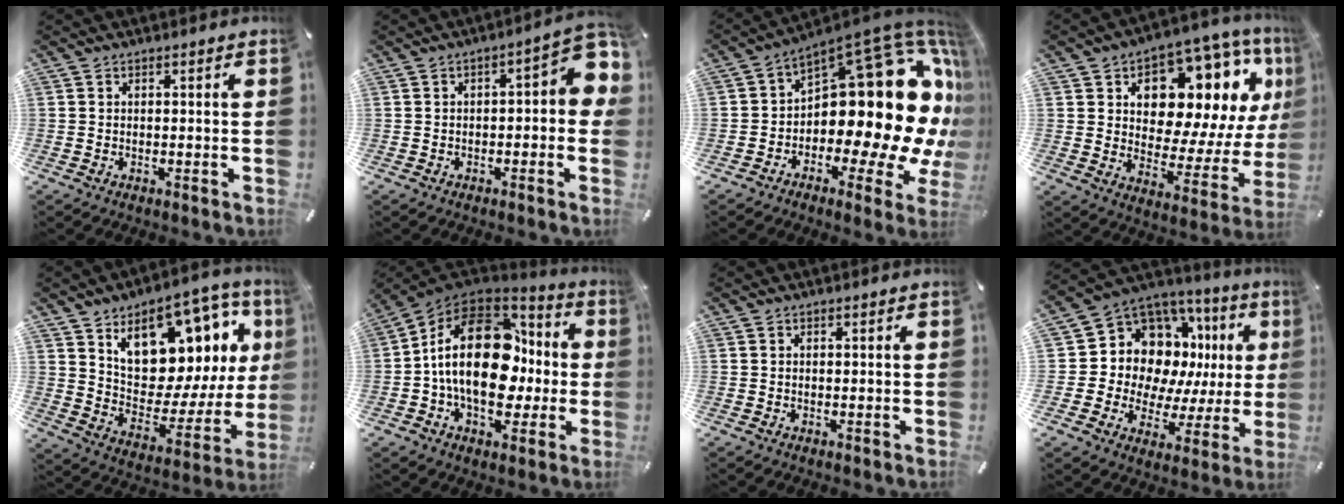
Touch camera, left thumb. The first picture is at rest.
{"total": 7.7, "force": [0.1, 3.3, 7.0], "torque": [-0.085, -0.012, -0.002]}
{"total": 23.0, "force": [3.1, 13.2, 18.5], "torque": [-0.238, -0.055, 0.072]}
{"total": 15.4, "force": [8.0, 9.5, 9.1], "torque": [-0.128, -0.066, 0.139]}
{"total": 15.4, "force": [9.6, 9.3, 7.7], "torque": [-0.111, -0.087, 0.165]}
{"total": 23.2, "force": [1.1, 15.3, 17.4], "torque": [-0.312, 0.006, 0.027]}
{"total": 0.0}
{"total": 12.6, "force": [5.6, 9.7, 5.6], "torque": [-0.103, -0.073, 0.115]}